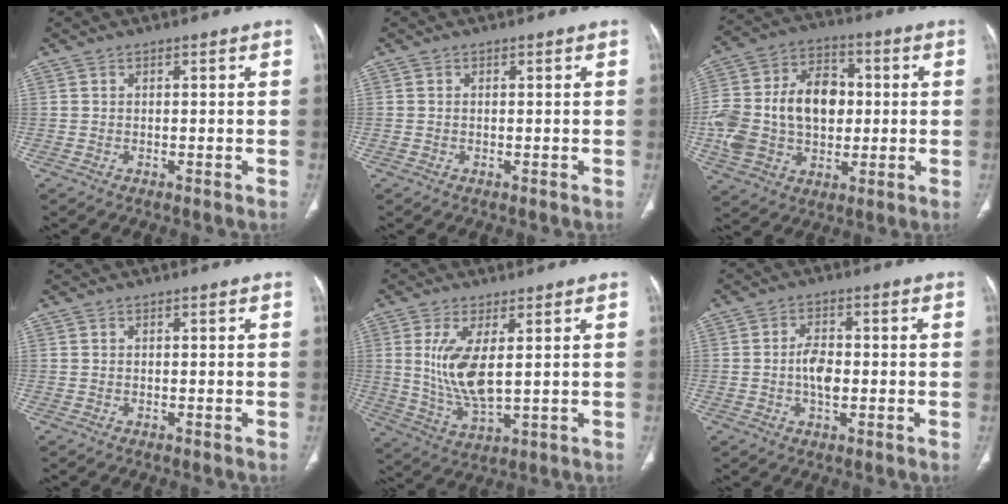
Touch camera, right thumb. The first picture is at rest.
{"total": 0.0}
{"total": 20.9, "force": [0.0, 14.8, 14.8], "torque": [-0.284, 0.027, 0.009]}
{"total": 0.0}
{"total": 10.1, "force": [1.9, 3.8, 9.2], "torque": [-0.194, -0.025, 0.049]}
{"total": 5.2, "force": [-0.6, 2.9, 4.3], "torque": [-0.071, 0.005, -0.013]}